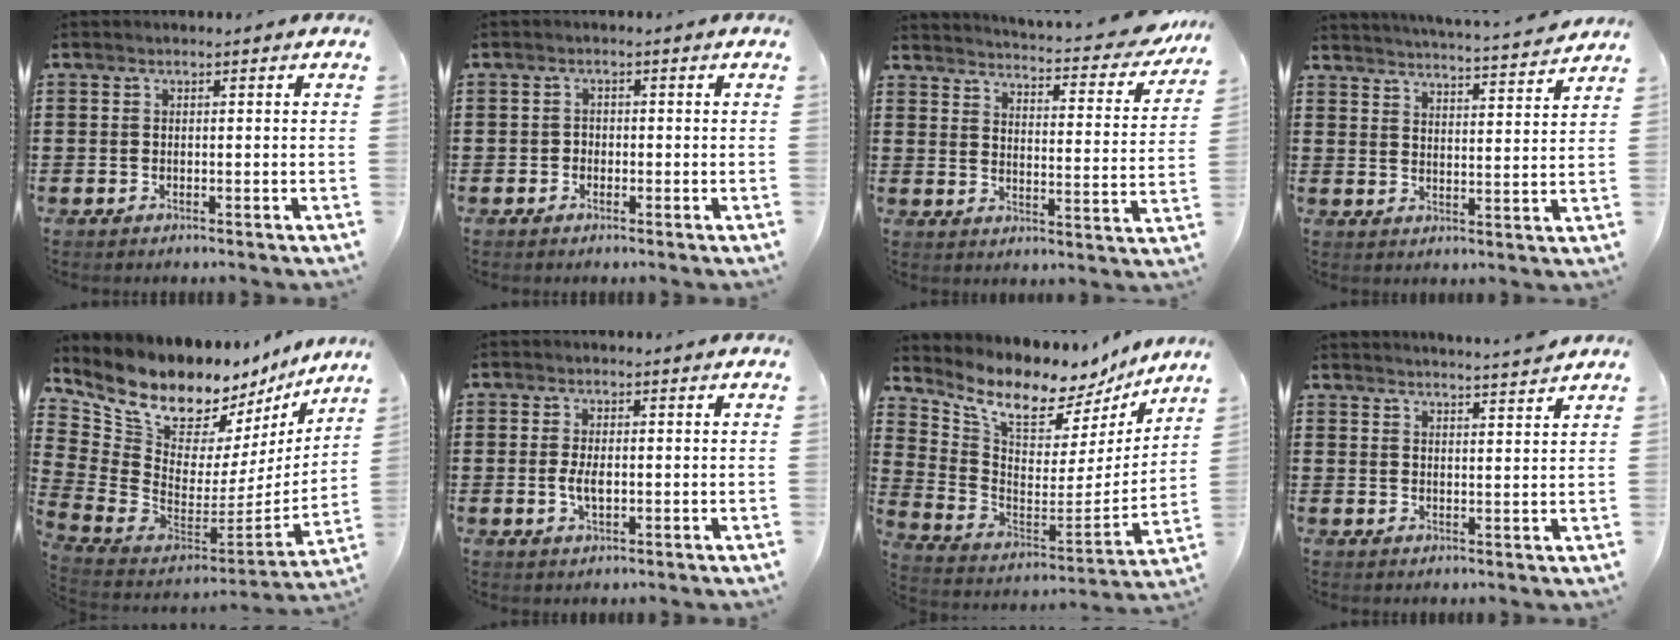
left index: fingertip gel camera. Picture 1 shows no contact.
{"total": 1.1, "force": [-0.7, 0.8, 0.3], "torque": [-0.008, 0.001, -0.017]}
{"total": 3.9, "force": [3.7, -0.4, 1.3], "torque": [-0.039, -0.038, 0.054]}
{"total": 4.2, "force": [4.1, -0.7, 0.6], "torque": [-0.023, -0.036, 0.066]}
{"total": 10.1, "force": [8.7, 4.2, 3.0], "torque": [-0.103, -0.088, 0.157]}
{"total": 3.2, "force": [-0.3, 1.4, 2.9], "torque": [-0.061, -0.001, -0.010]}
{"total": 10.1, "force": [8.5, 3.4, 4.2], "torque": [-0.104, -0.070, 0.142]}
{"total": 3.1, "force": [3.0, -0.7, 0.2], "torque": [-0.013, -0.016, 0.055]}